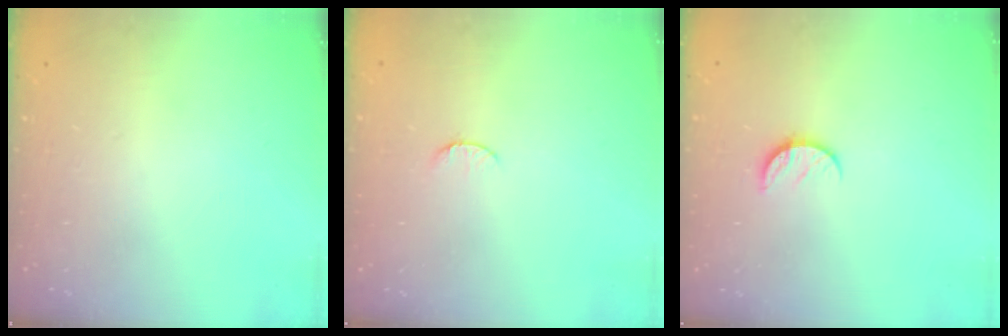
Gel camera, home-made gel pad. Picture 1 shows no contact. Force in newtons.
{"total": 4.3, "press": 4.3, "slide": 0.4}
{"total": 6.4, "press": 6.3, "slide": 0.6}